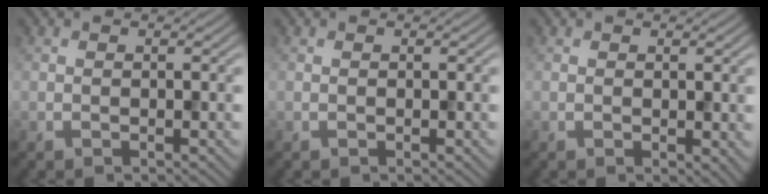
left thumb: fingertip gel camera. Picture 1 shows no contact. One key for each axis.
{"total": 0.0}
{"total": 1.2, "fx": 0.1, "fy": 0.8, "fz": 0.9, "tx": -0.011, "ty": -0.004, "tz": 0.006}